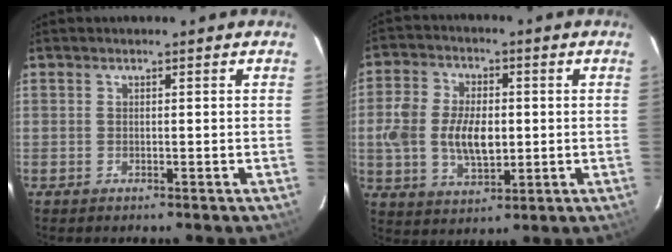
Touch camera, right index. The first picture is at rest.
{"total": 11.3, "force": [-0.6, 6.9, 8.9], "torque": [-0.179, 0.006, -0.009]}